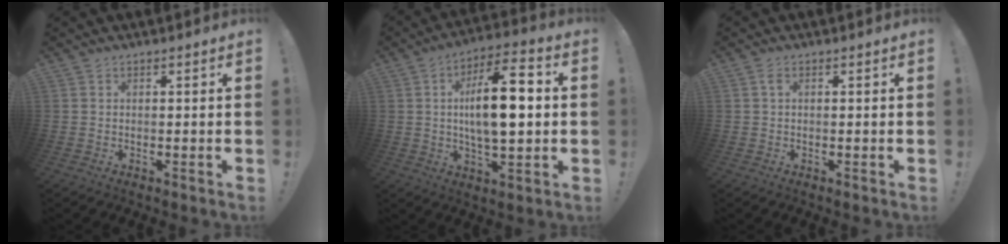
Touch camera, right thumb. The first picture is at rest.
{"total": 16.4, "force": [0.8, 6.2, 15.2], "torque": [-0.251, 0.002, 0.000]}
{"total": 1.1, "force": [0.2, 0.4, 1.0], "torque": [-0.025, 0.005, 0.004]}